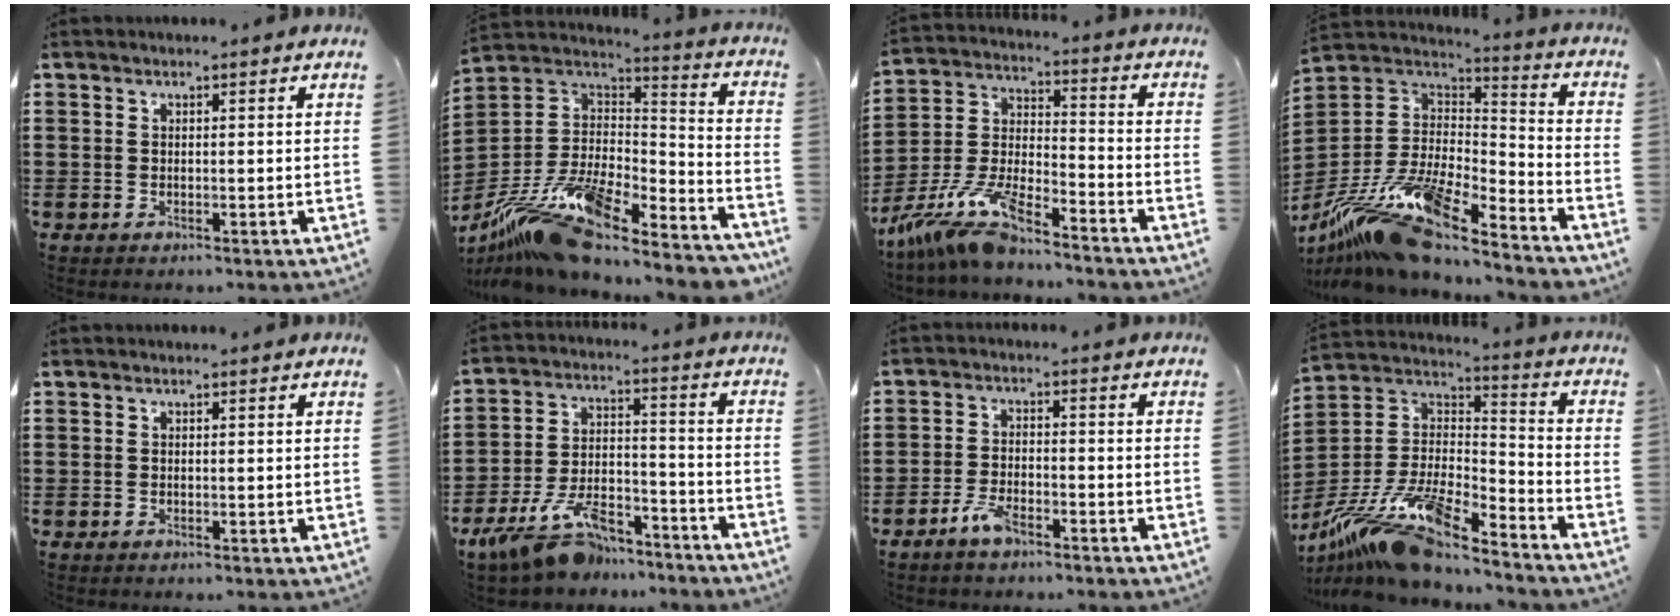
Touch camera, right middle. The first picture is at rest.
{"total": 15.1, "force": [-11.0, 4.3, 9.4], "torque": [-0.192, 0.015, -0.201]}
{"total": 10.3, "force": [-8.9, 1.7, 5.0], "torque": [-0.123, 0.004, -0.184]}
{"total": 17.1, "force": [-13.2, 3.8, 10.2], "torque": [-0.205, 0.026, -0.242]}
{"total": 0.0}
{"total": 11.6, "force": [-9.6, 3.6, 5.4], "torque": [-0.115, 0.026, -0.187]}
{"total": 4.0, "force": [-3.0, 1.3, 2.3], "torque": [-0.052, 0.004, -0.060]}
{"total": 15.9, "force": [-12.6, 2.6, 9.2], "torque": [-0.198, 0.019, -0.243]}